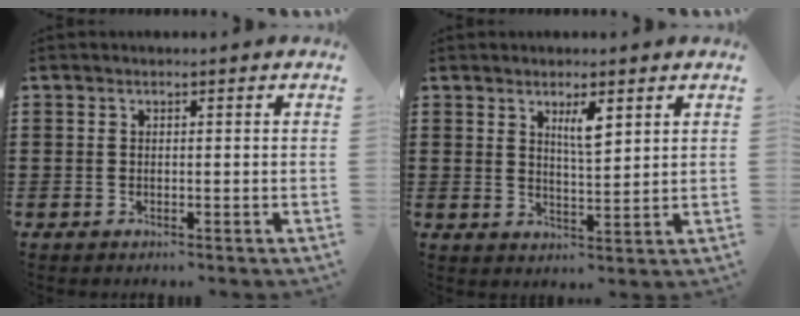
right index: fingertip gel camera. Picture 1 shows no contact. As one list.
[{"total": 3.8, "force": [2.1, 1.0, 3.0], "torque": [-0.047, -0.002, 0.031]}]